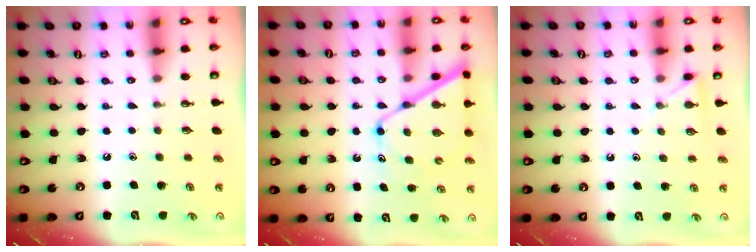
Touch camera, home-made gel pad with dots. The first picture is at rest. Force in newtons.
{"total": 12.9, "press": 12.9, "slide": 1.1}
{"total": 3.9, "press": 3.9, "slide": 0.4}